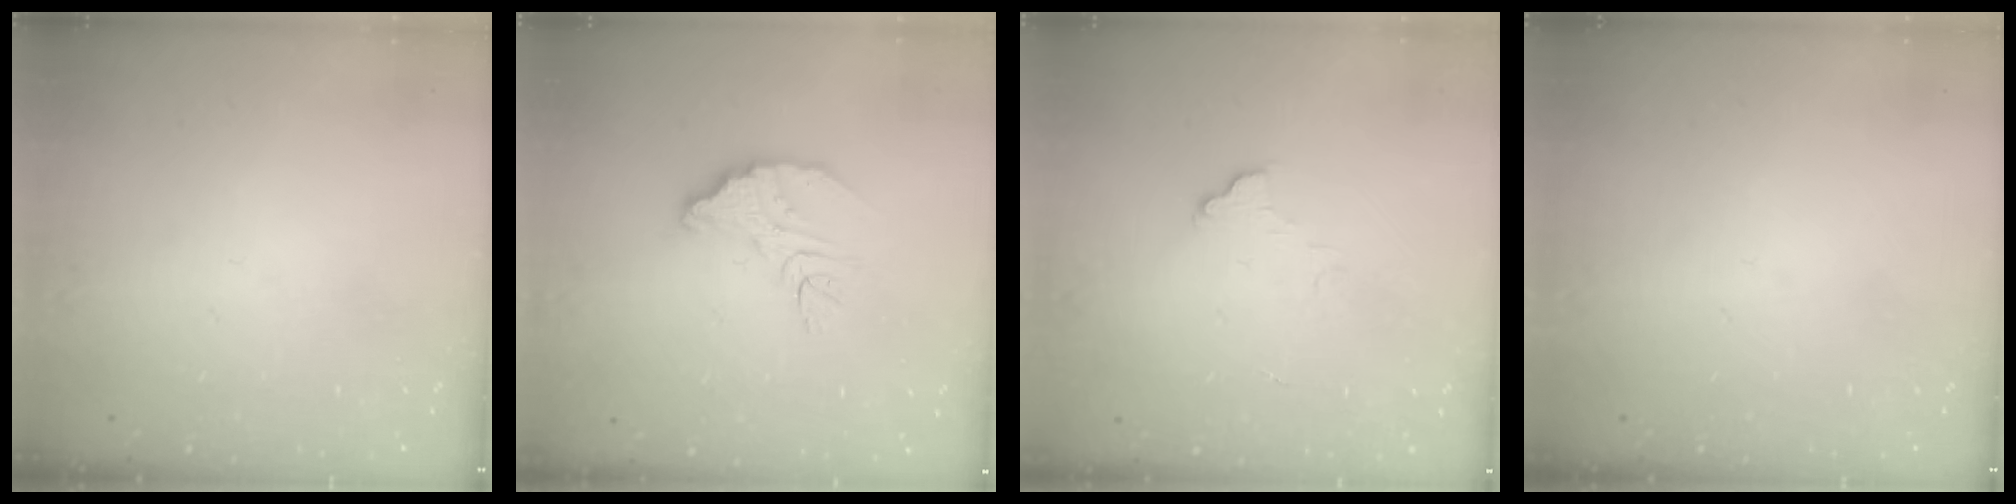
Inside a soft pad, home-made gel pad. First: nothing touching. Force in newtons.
{"total": 8.9, "press": 8.9, "slide": 0.7}
{"total": 5.0, "press": 5.0, "slide": 0.3}
{"total": 0.0}